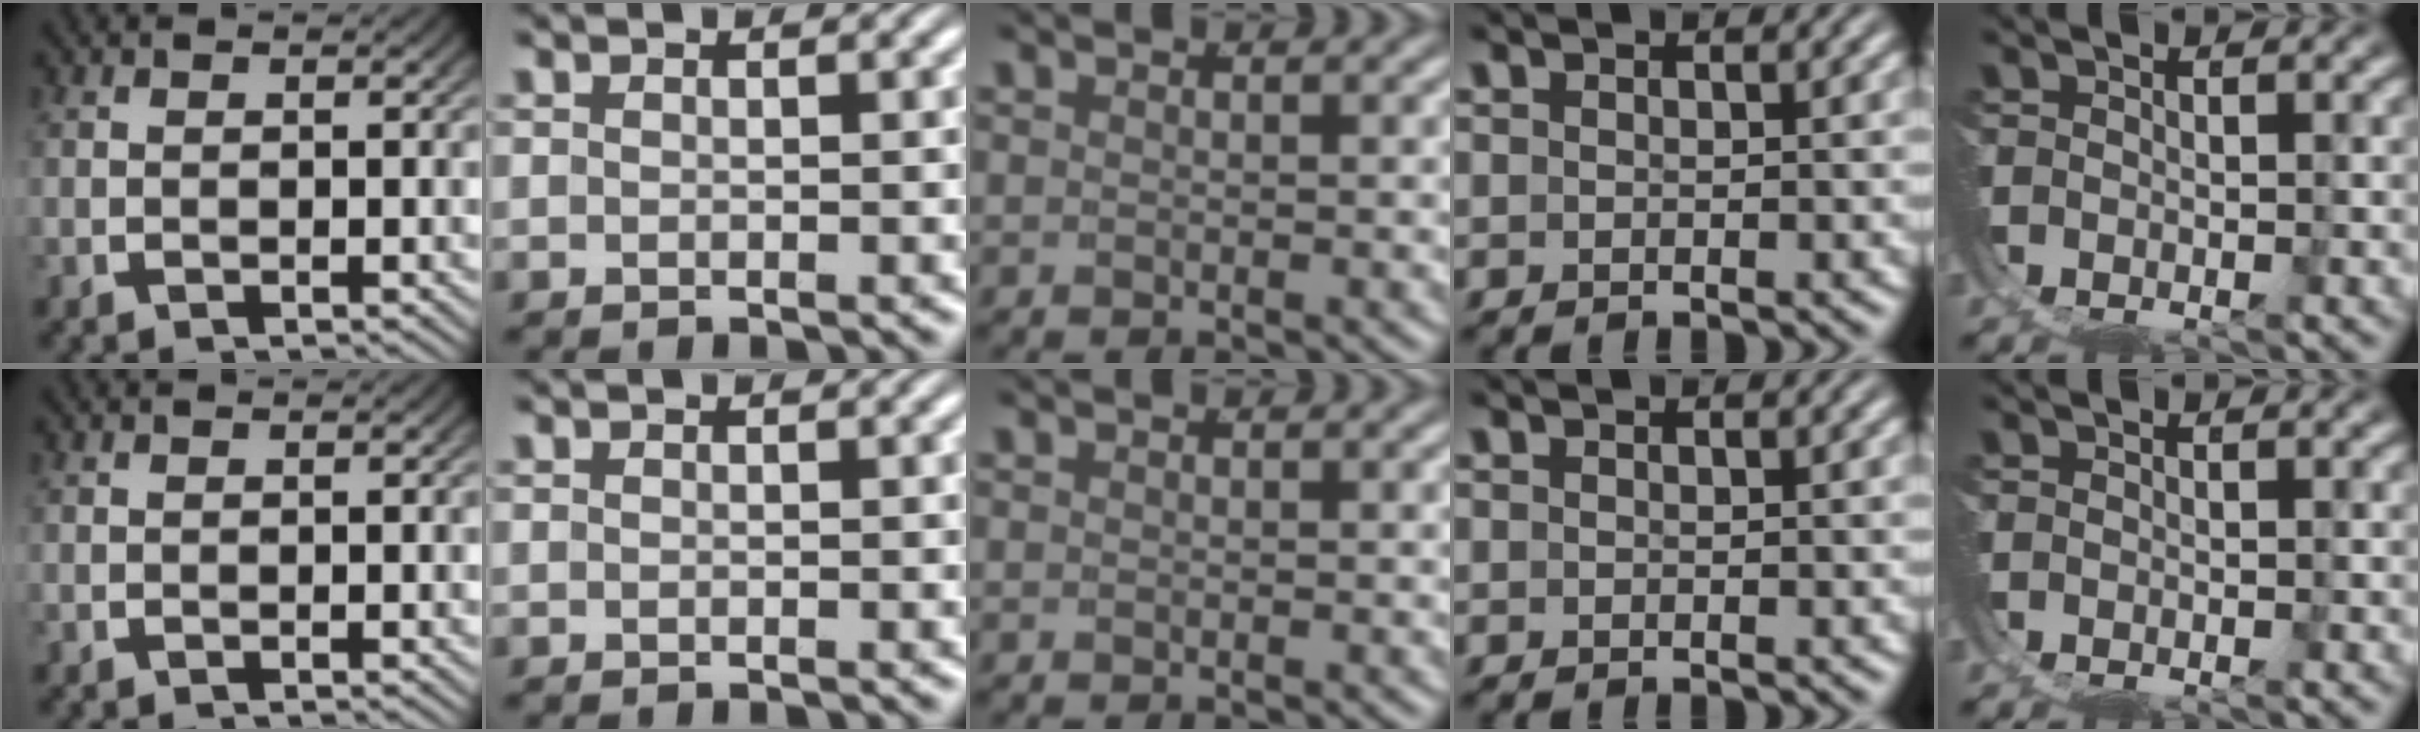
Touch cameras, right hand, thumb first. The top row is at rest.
{}